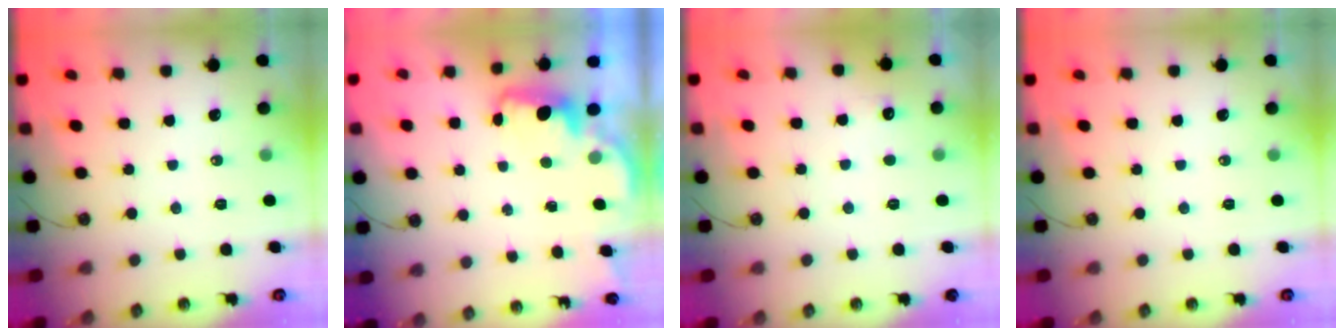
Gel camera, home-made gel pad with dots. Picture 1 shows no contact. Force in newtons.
{"total": 2.3, "press": 2.3, "slide": 0.5}
{"total": 3.8, "press": 3.6, "slide": 1.1}
{"total": 0.0}